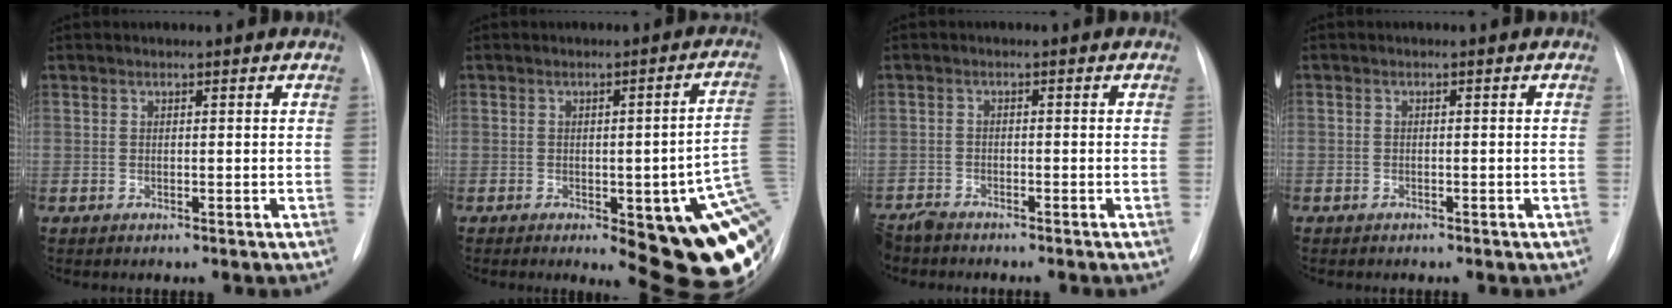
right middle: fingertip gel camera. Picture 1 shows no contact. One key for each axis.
{"total": 23.4, "fx": -6.0, "fy": 6.1, "fz": 21.8, "tx": -0.159, "ty": 0.009, "tz": -0.060}
{"total": 3.6, "fx": -3.5, "fy": 0.9, "fz": 0.6, "tx": -0.008, "ty": -0.011, "tz": -0.064}
{"total": 1.8, "fx": -1.3, "fy": 1.1, "fz": 0.6, "tx": -0.013, "ty": 0.003, "tz": -0.013}